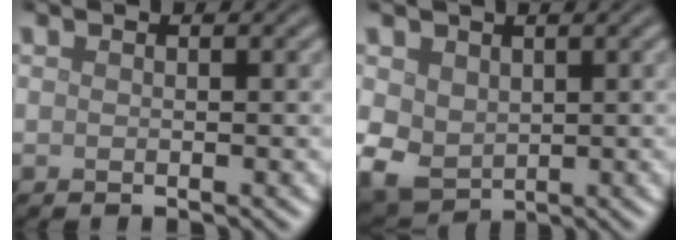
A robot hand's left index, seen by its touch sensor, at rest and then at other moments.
{"total": 4.4, "force": [0.5, 3.5, 2.6], "torque": [-0.068, -0.007, 0.013]}